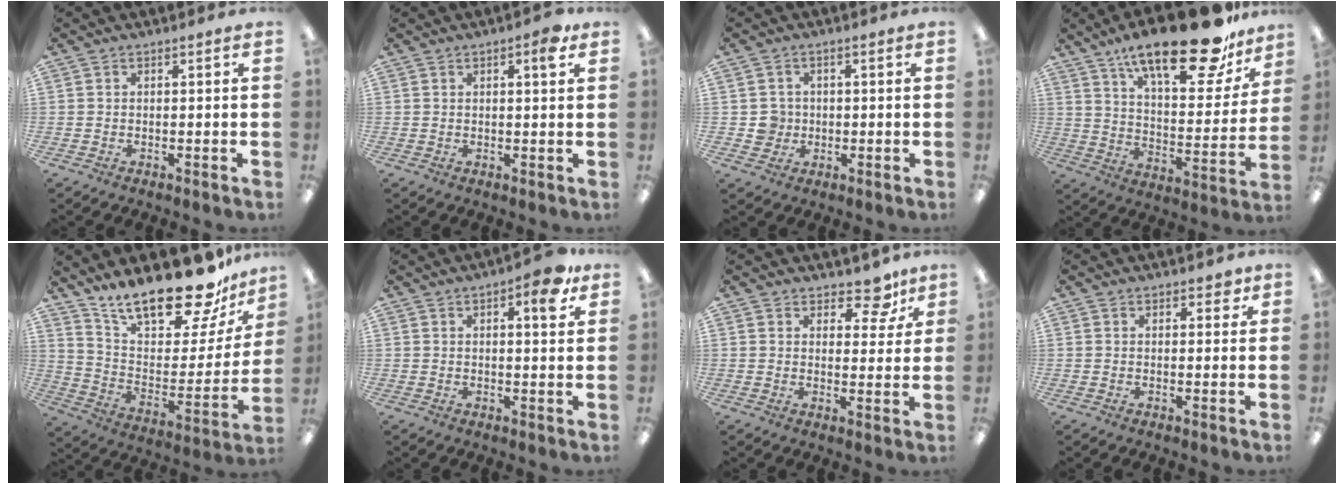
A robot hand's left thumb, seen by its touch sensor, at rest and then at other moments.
{"total": 3.1, "force": [1.8, 0.7, 2.4], "torque": [-0.029, -0.006, 0.024]}
{"total": 3.8, "force": [0.0, 3.8, 0.3], "torque": [-0.006, 0.005, -0.001]}
{"total": 24.0, "force": [17.0, 7.8, 15.0], "torque": [-0.226, -0.109, 0.282]}
{"total": 23.0, "force": [18.9, 6.8, 11.3], "torque": [-0.182, -0.136, 0.325]}
{"total": 6.3, "force": [3.4, 2.1, 4.9], "torque": [-0.065, -0.008, 0.049]}
{"total": 7.7, "force": [5.8, 3.7, 3.4], "torque": [-0.036, -0.035, 0.098]}
{"total": 2.2, "force": [1.6, 1.2, 0.9], "torque": [-0.003, -0.003, 0.025]}